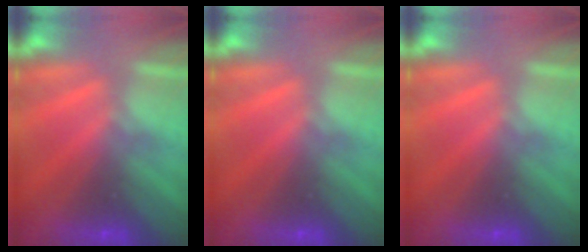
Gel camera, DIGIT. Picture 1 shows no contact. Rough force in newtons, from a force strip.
{"total": 0.0}
{"total": 0.0}